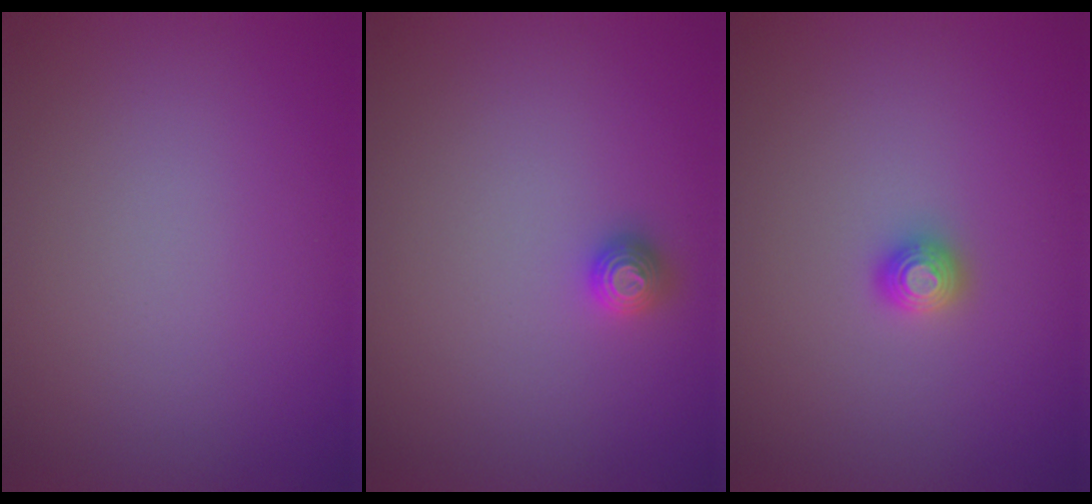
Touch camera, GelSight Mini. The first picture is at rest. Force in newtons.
{"total": 1.1, "press": 1.1, "slide": 0.2}
{"total": 1.1, "press": 1.1, "slide": 0.0}